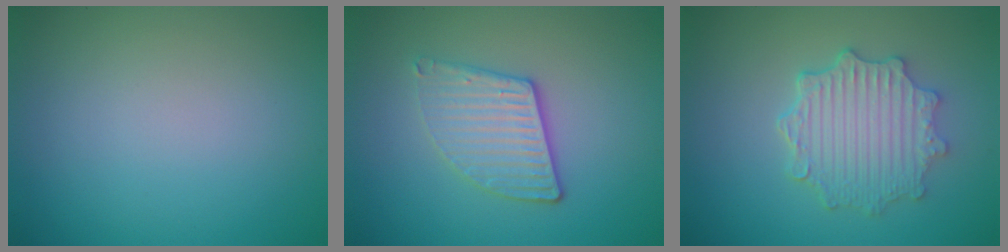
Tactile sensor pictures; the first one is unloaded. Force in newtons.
{"total": 3.4, "press": 3.0, "slide": 1.5}
{"total": 4.9, "press": 4.0, "slide": 2.8}